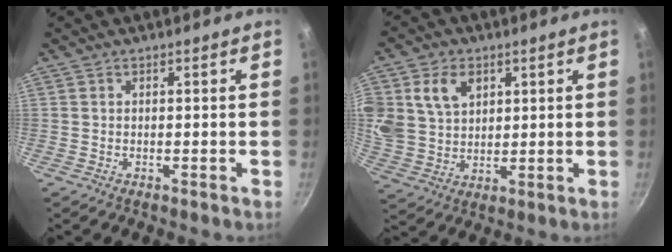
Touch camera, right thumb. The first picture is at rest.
{"total": 12.6, "force": [4.6, 9.6, 6.8], "torque": [-0.133, -0.004, 0.094]}